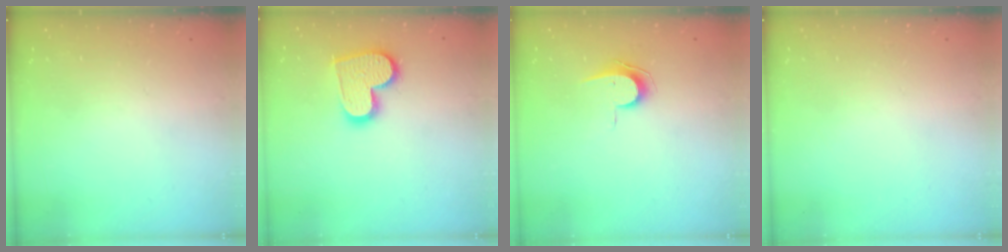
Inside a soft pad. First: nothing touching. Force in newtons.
{"total": 13.8, "press": 13.8, "slide": 1.1}
{"total": 7.7, "press": 7.6, "slide": 0.4}
{"total": 0.0}